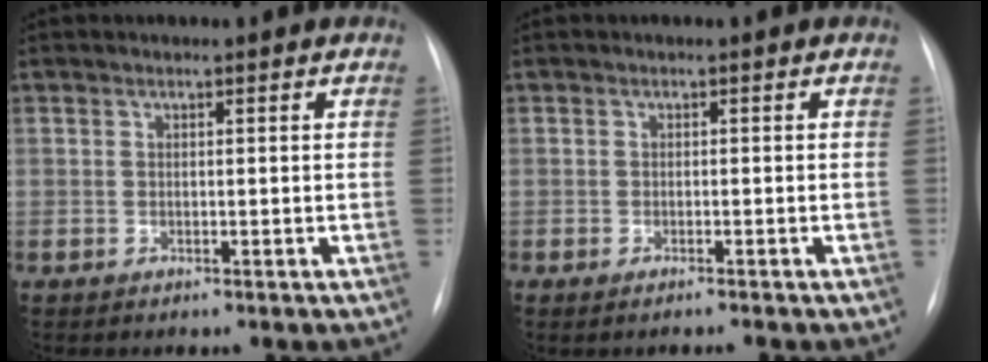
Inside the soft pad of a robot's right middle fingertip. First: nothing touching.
{"total": 1.2, "force": [-1.1, -0.1, 0.6], "torque": [-0.011, -0.002, -0.016]}